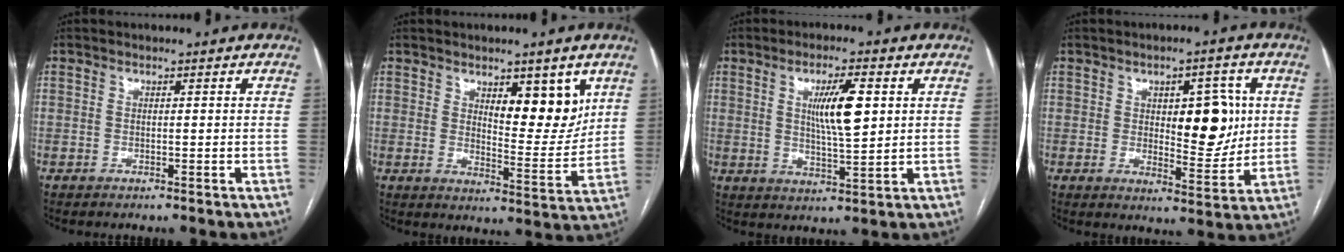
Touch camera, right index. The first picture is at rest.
{"total": 8.2, "force": [4.0, 2.8, 6.6], "torque": [-0.091, -0.008, 0.064]}
{"total": 7.9, "force": [2.1, 1.3, 7.5], "torque": [-0.130, -0.001, 0.038]}
{"total": 9.4, "force": [1.8, 3.8, 8.5], "torque": [-0.108, 0.007, 0.032]}